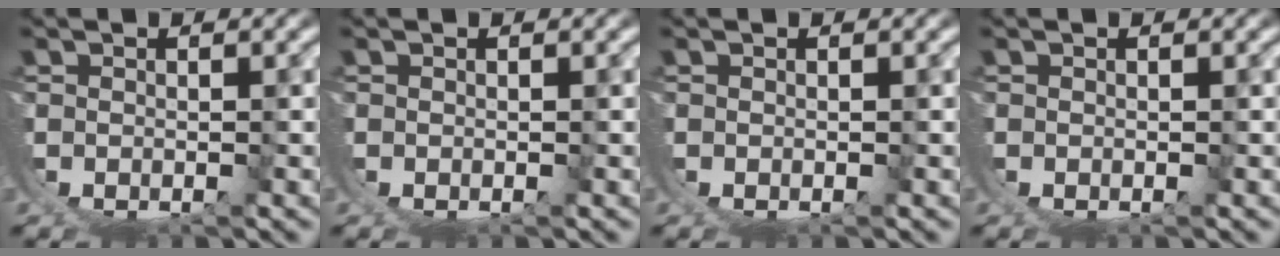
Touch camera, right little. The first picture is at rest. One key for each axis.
{"total": 0.0}
{"total": 0.0}
{"total": 0.0}